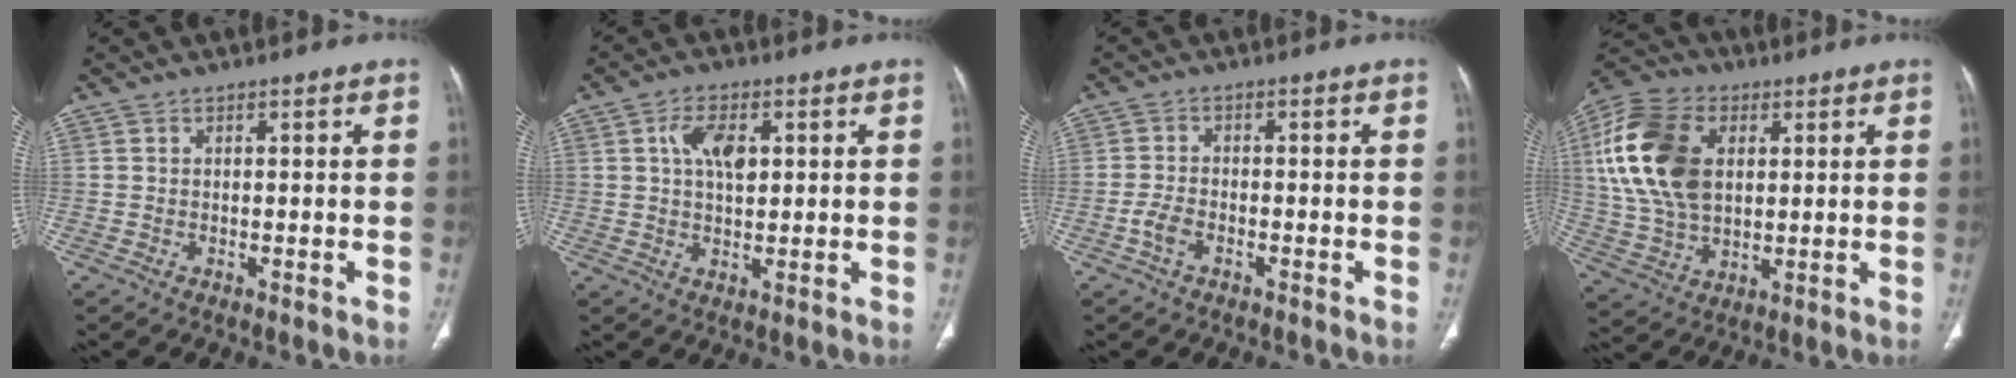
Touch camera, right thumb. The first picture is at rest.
{"total": 6.4, "force": [1.7, 3.6, 5.1], "torque": [-0.082, -0.002, 0.027]}
{"total": 3.1, "force": [-1.5, 1.7, 2.1], "torque": [-0.046, 0.011, -0.032]}
{"total": 19.0, "force": [4.3, 12.4, 13.8], "torque": [-0.274, 0.003, 0.080]}